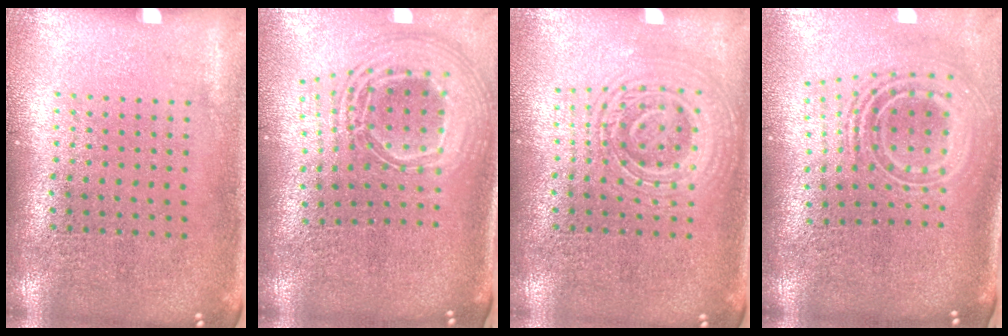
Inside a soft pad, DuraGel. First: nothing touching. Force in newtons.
{"total": 2.5, "press": 1.9, "slide": 1.7}
{"total": 2.7, "press": 2.7, "slide": 0.5}
{"total": 2.6, "press": 1.8, "slide": 1.9}